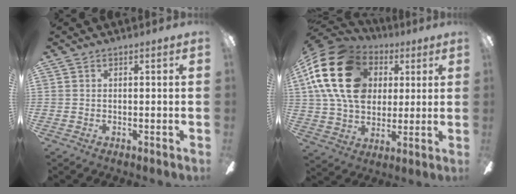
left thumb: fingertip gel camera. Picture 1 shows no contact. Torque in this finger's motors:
{"motor_torque": [0.06, 1.51, 2.38, -0.39, 0.65]}